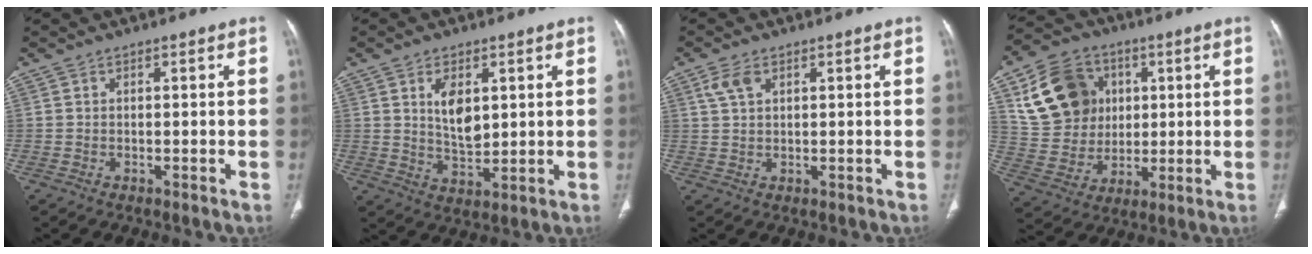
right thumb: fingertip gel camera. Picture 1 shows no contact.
{"total": 7.2, "force": [2.2, 3.9, 5.6], "torque": [-0.082, -0.018, 0.047]}
{"total": 3.6, "force": [1.7, 2.1, 2.4], "torque": [-0.052, 0.004, 0.040]}
{"total": 17.8, "force": [5.2, 14.6, 8.7], "torque": [-0.132, 0.002, 0.104]}